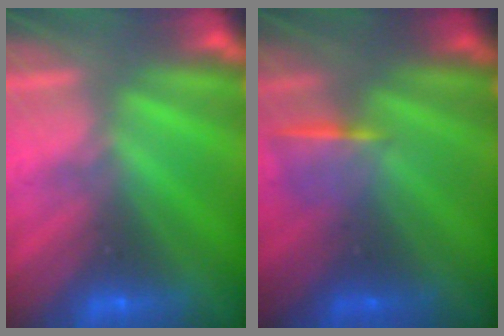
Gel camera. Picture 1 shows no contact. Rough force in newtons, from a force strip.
{"total": 1.1}